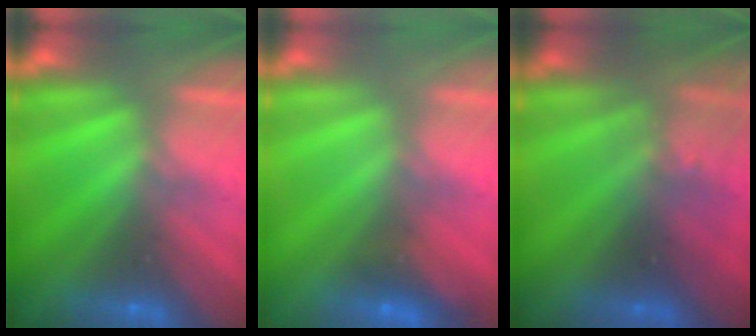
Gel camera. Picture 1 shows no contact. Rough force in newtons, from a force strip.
{"total": 2.4}
{"total": 2.8}